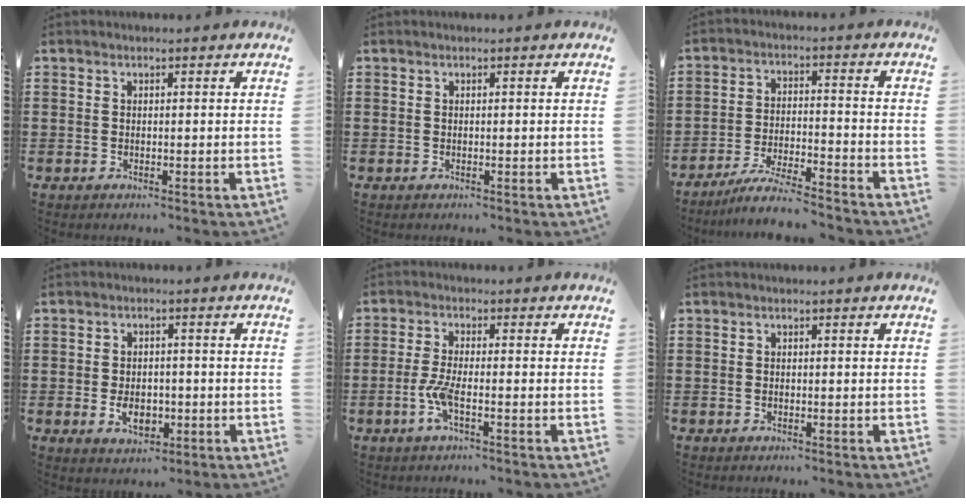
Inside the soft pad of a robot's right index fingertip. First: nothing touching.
{"total": 0.0}
{"total": 5.8, "force": [-5.4, -0.1, 2.1], "torque": [-0.048, -0.012, -0.105]}
{"total": 4.6, "force": [-1.2, 2.9, 3.3], "torque": [-0.049, -0.006, -0.023]}
{"total": 4.4, "force": [-1.8, 0.8, 3.9], "torque": [-0.094, -0.011, -0.041]}
{"total": 0.0}